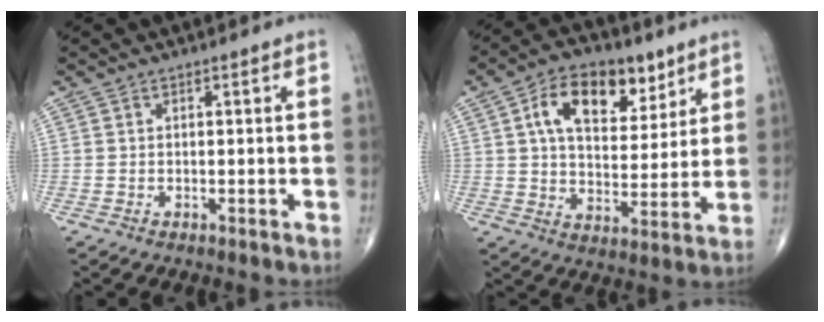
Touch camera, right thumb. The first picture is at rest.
{"total": 15.2, "force": [6.9, 8.9, 10.3], "torque": [-0.128, -0.016, 0.117]}